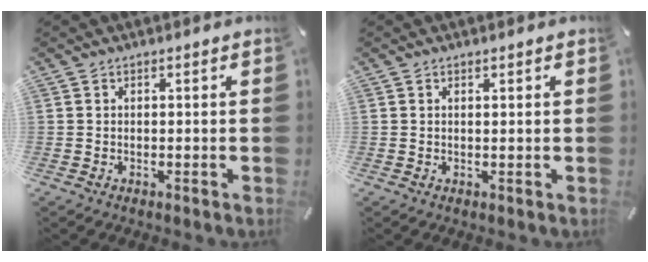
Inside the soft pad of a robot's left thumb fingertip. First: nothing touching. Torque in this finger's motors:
{"motor_torque": [-0.03, -0.05, -0.07, 0.10, 0.00]}